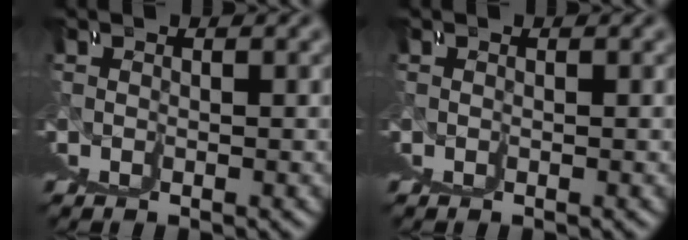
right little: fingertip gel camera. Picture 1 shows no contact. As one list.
[{"total": 0.0}]